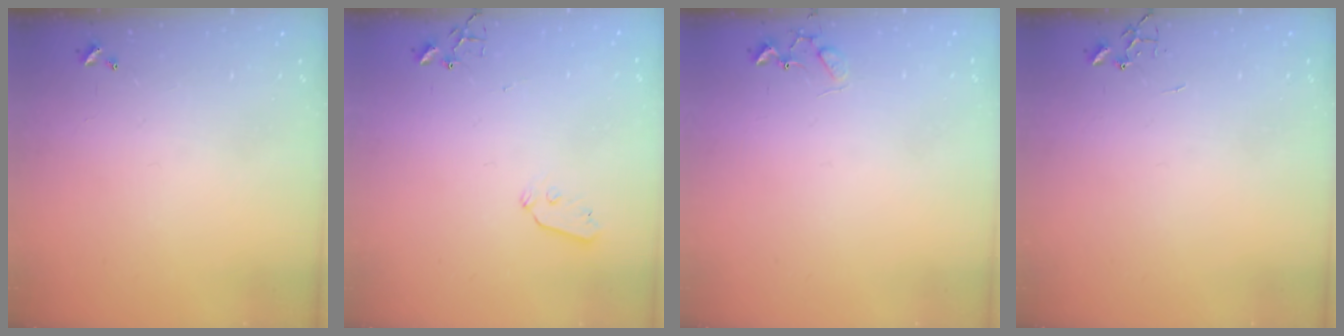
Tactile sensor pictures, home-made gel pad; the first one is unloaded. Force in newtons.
{"total": 3.3, "press": 3.3, "slide": 0.4}
{"total": 6.2, "press": 6.2, "slide": 0.4}
{"total": 0.0}